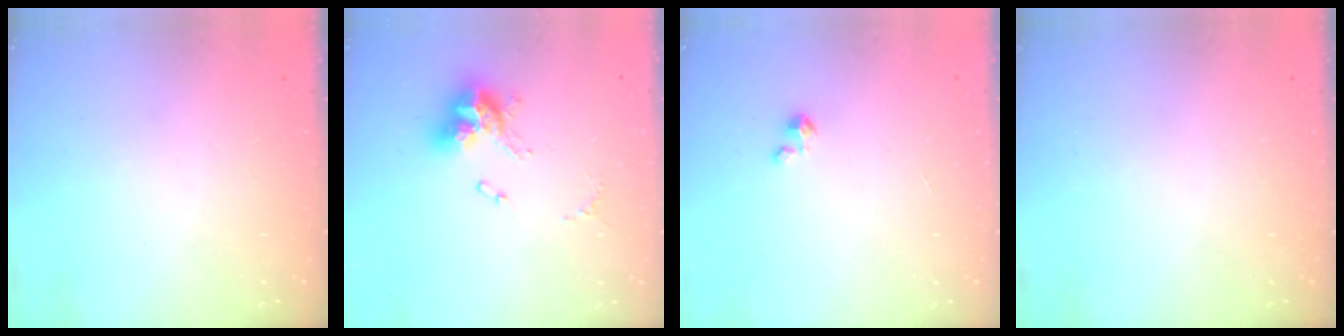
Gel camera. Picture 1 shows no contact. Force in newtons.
{"total": 12.6, "press": 12.5, "slide": 1.4}
{"total": 1.5, "press": 1.5, "slide": 0.1}
{"total": 0.0}